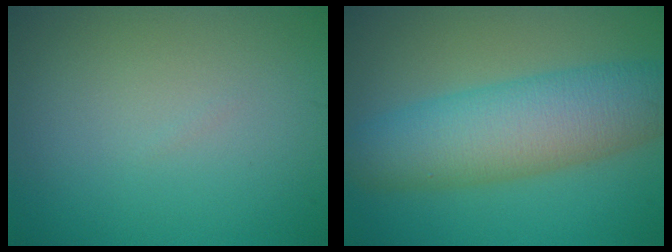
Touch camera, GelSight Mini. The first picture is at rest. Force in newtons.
{"total": 8.0, "press": 8.0, "slide": 0.4}